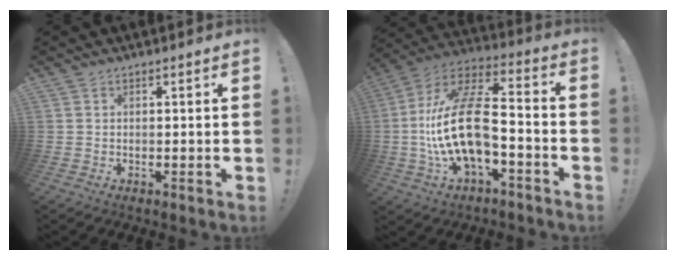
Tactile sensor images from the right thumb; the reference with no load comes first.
{"total": 21.1, "force": [-3.7, 9.4, 18.5], "torque": [-0.363, 0.027, -0.059]}